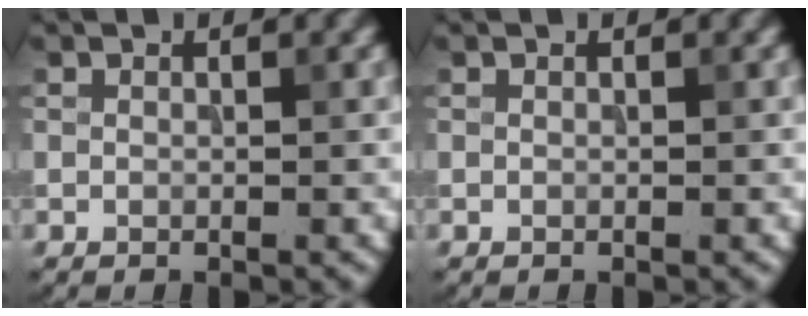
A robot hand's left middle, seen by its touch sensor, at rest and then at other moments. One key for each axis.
{"total": 0.0}